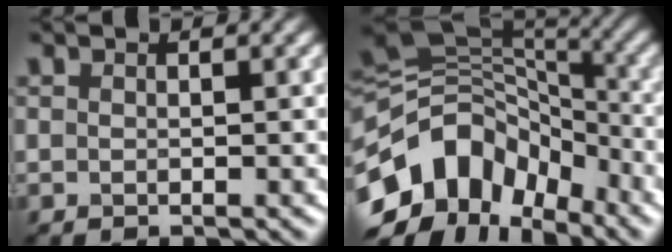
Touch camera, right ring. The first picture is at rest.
{"total": 12.6, "force": [-5.4, 8.6, 7.5], "torque": [-0.154, 0.026, -0.116]}